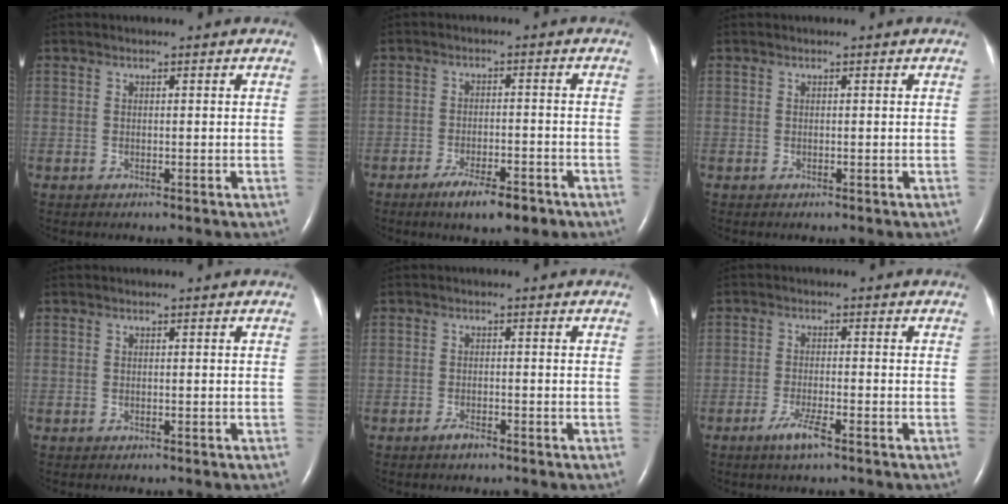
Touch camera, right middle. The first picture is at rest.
{"total": 6.6, "force": [-4.5, 1.7, 4.5], "torque": [-0.076, -0.006, -0.068]}
{"total": 0.0}
{"total": 0.0}
{"total": 1.6, "force": [-1.3, 0.3, 0.9], "torque": [-0.020, -0.002, -0.022]}
{"total": 3.8, "force": [-2.5, 0.3, 2.9], "torque": [-0.066, -0.007, -0.046]}